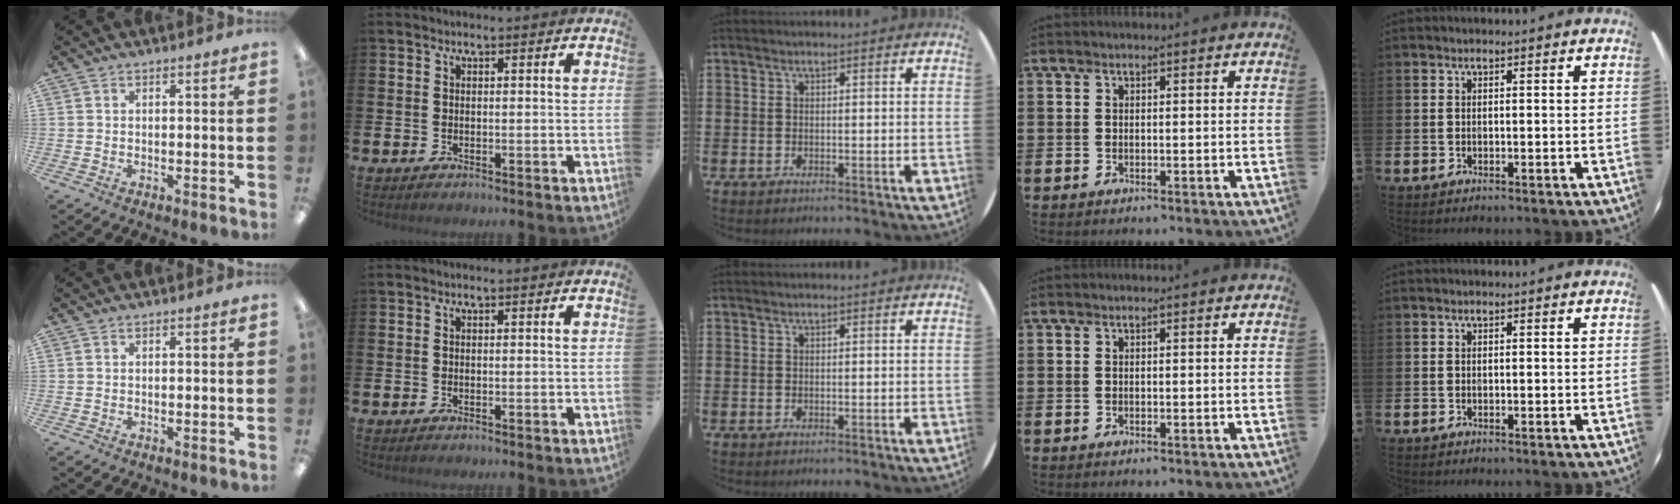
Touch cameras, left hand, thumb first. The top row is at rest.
{}